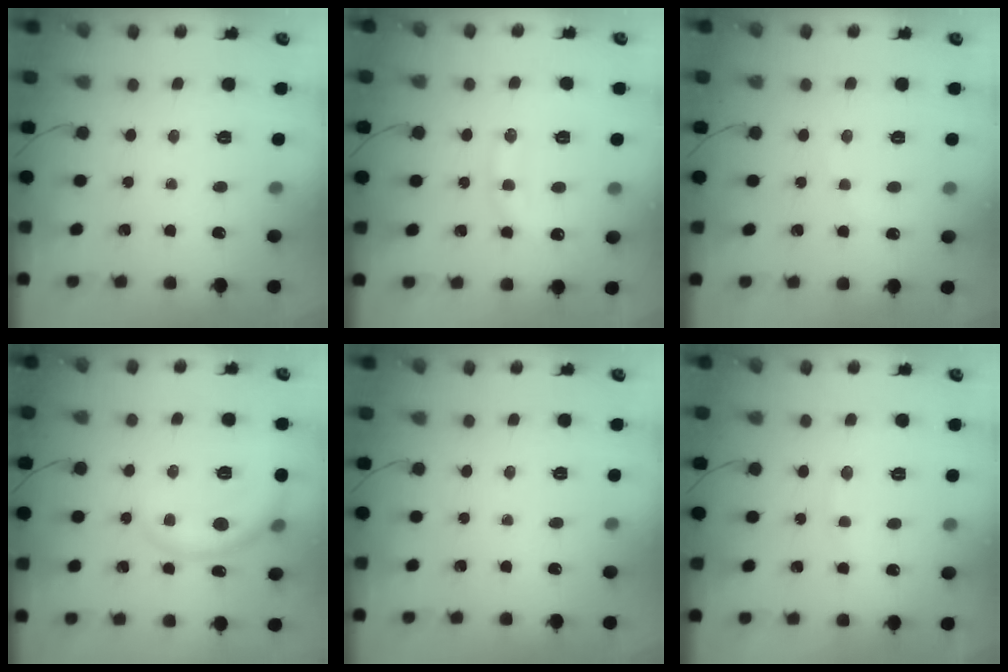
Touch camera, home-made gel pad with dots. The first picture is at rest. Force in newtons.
{"total": 12.6, "press": 12.6, "slide": 0.5}
{"total": 4.2, "press": 4.0, "slide": 1.1}
{"total": 8.6, "press": 8.6, "slide": 0.5}
{"total": 0.0}
{"total": 7.1, "press": 6.9, "slide": 1.5}